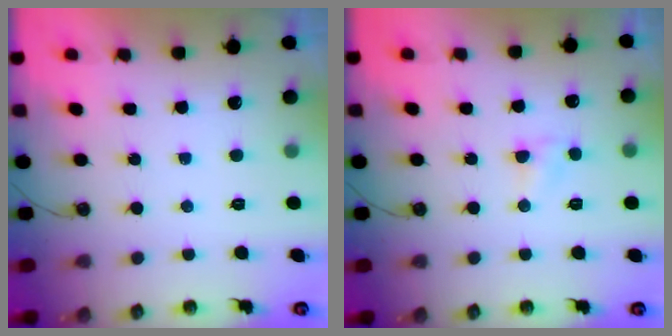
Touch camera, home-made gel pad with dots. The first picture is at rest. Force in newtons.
{"total": 4.0, "press": 4.0, "slide": 0.5}